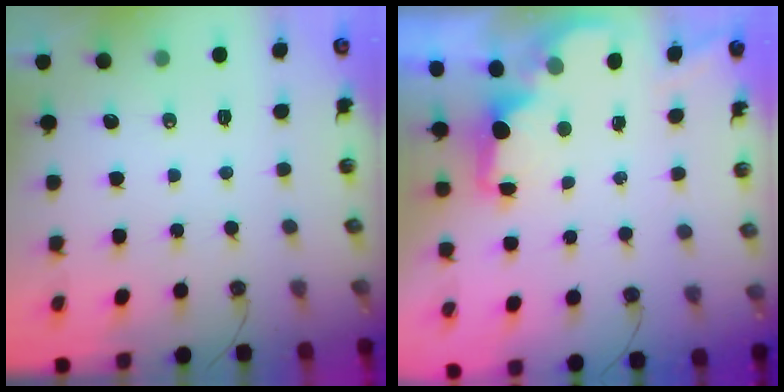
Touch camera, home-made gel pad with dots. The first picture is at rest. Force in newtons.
{"total": 1.8, "press": 1.7, "slide": 0.6}